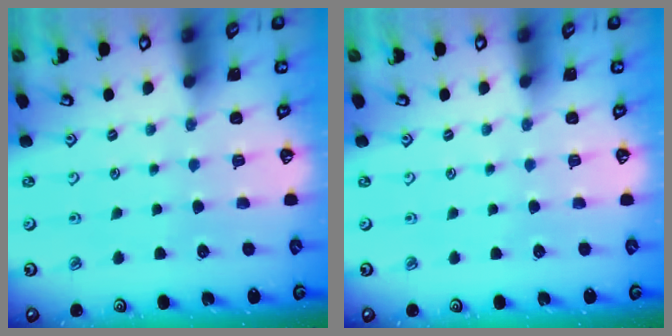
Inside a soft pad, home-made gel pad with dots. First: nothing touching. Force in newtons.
{"total": 0.0}